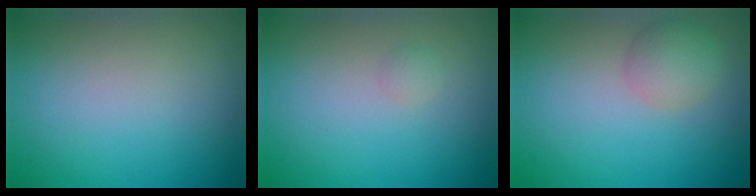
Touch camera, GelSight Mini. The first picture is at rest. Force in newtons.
{"total": 0.7, "press": 0.7, "slide": 0.0}
{"total": 2.7, "press": 2.7, "slide": 0.1}